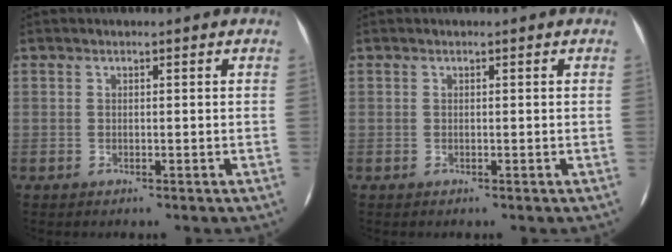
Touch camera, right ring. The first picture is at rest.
{"total": 0.0}